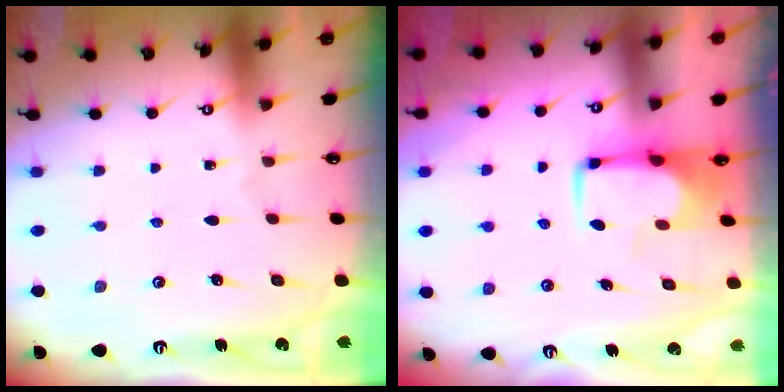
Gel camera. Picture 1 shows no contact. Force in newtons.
{"total": 0.5, "press": 0.5, "slide": 0.2}